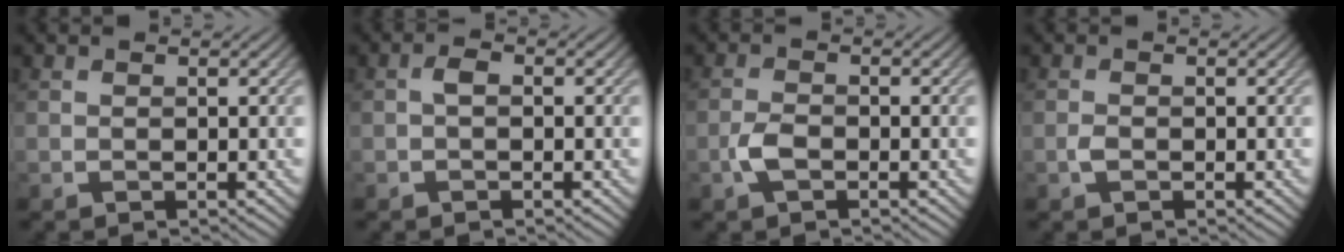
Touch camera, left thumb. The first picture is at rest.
{"total": 1.3, "force": [-0.3, 0.7, 1.1], "torque": [-0.021, 0.006, -0.007]}
{"total": 2.6, "force": [-1.3, 1.3, 2.0], "torque": [-0.045, 0.000, -0.031]}
{"total": 1.0, "force": [-0.5, 0.5, 0.7], "torque": [-0.017, 0.000, -0.011]}